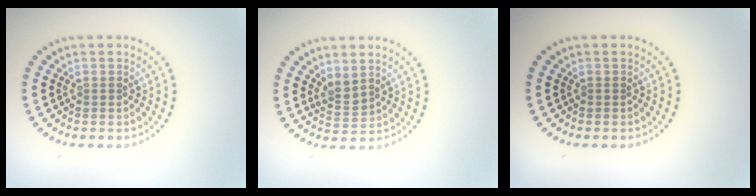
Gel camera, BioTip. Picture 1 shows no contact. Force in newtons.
{"total": 1.7, "press": 1.4, "slide": 1.0}
{"total": 0.0}